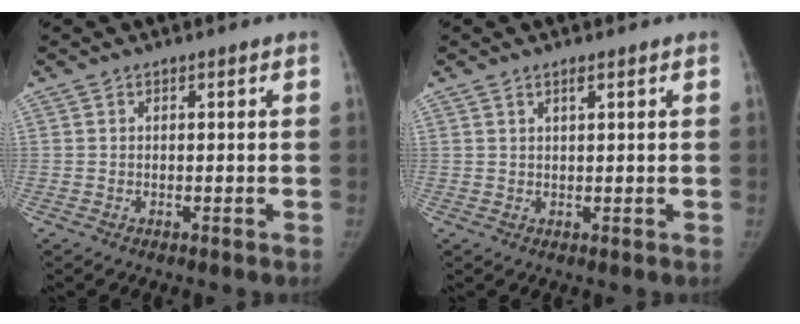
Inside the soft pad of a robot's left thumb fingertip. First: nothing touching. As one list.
[{"total": 1.2, "force": [0.8, 0.3, 0.9], "torque": [-0.012, 0.000, 0.016]}]